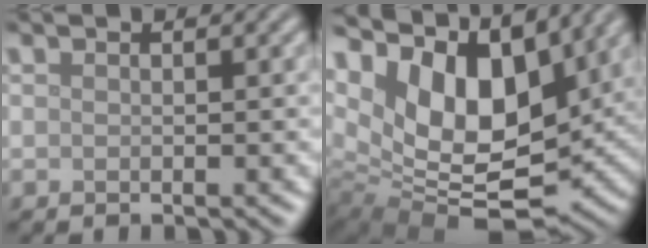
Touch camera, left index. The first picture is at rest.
{"total": 13.8, "force": [5.6, 7.8, 9.9], "torque": [-0.188, 0.022, 0.101]}